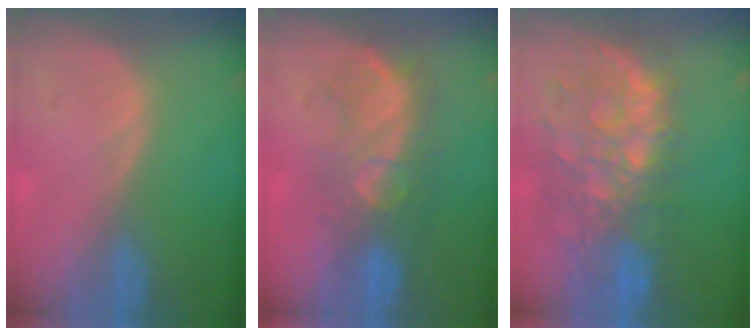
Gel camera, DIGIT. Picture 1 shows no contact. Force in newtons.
{"total": 7.8, "press": 7.7, "slide": 1.2}
{"total": 11.2, "press": 9.8, "slide": 5.5}